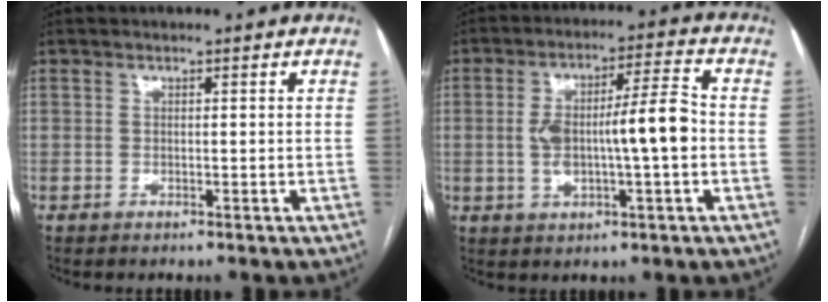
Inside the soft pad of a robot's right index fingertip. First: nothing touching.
{"total": 10.5, "force": [-0.7, 1.8, 10.3], "torque": [-0.184, 0.021, -0.010]}